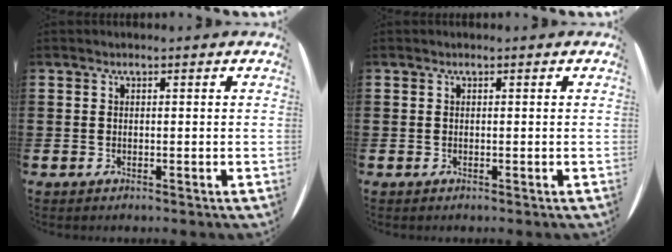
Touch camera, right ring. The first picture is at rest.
{"total": 0.0}